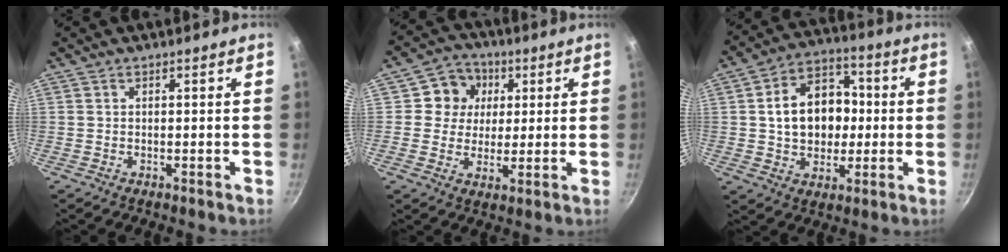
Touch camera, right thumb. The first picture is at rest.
{"total": 8.6, "force": [2.5, 7.8, 2.8], "torque": [-0.006, -0.004, 0.029]}
{"total": 14.7, "force": [0.7, 11.2, 9.5], "torque": [-0.118, 0.027, 0.007]}